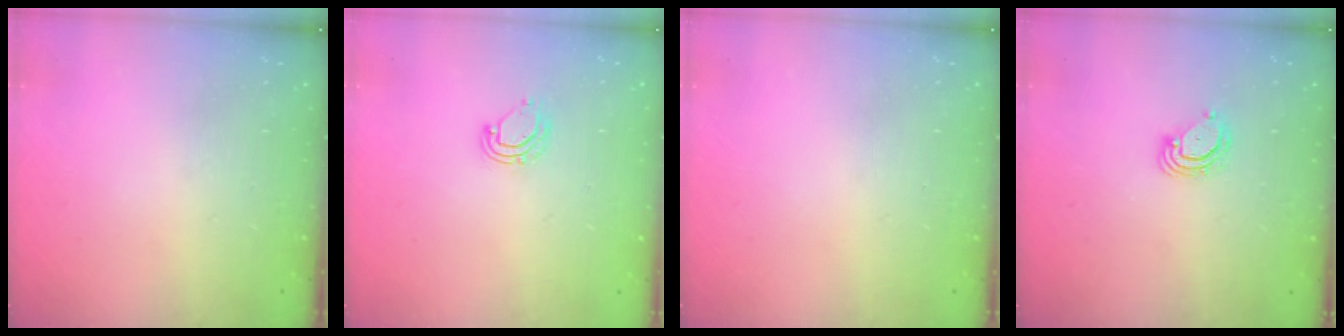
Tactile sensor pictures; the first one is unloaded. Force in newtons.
{"total": 6.5, "press": 6.5, "slide": 1.1}
{"total": 0.0}
{"total": 3.9, "press": 3.9, "slide": 0.4}